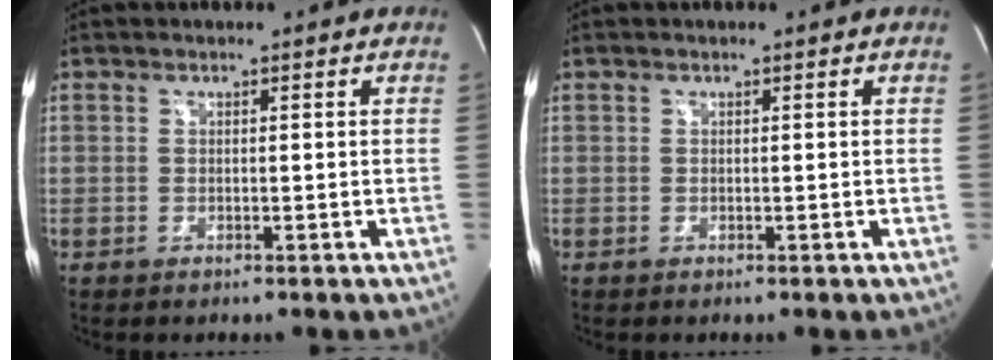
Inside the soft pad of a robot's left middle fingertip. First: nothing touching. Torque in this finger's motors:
{"motor_torque": [-0.01, 0.01, 0.07, 0.01]}